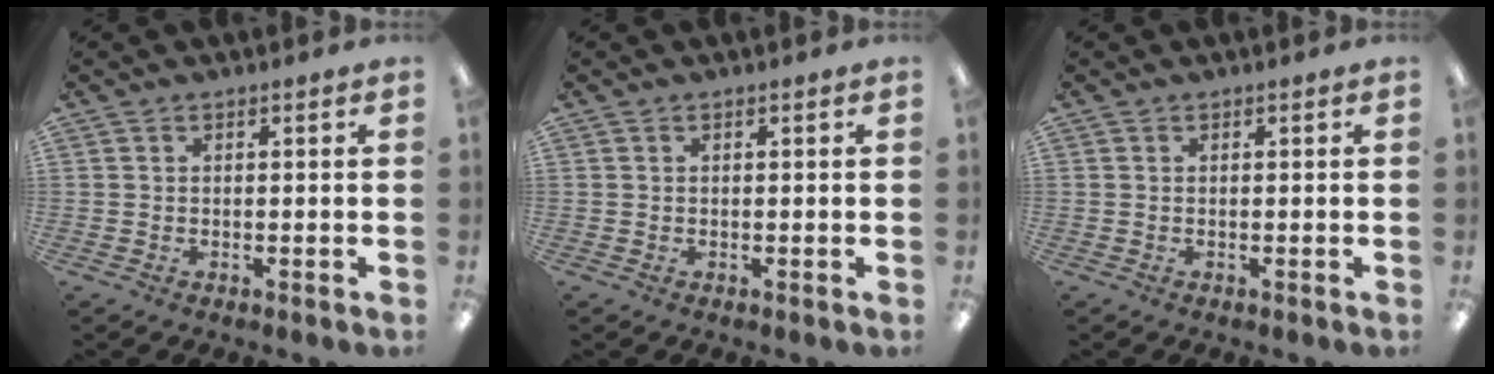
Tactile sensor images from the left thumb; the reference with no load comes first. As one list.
[{"total": 0.0}, {"total": 0.0}]